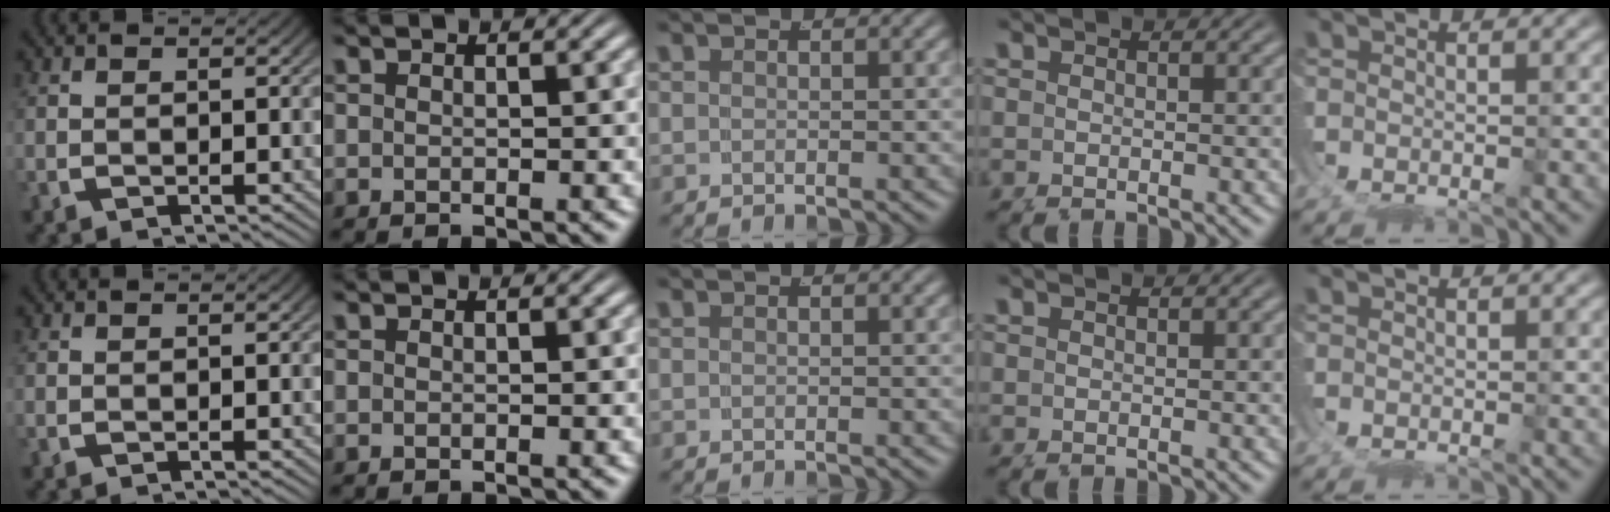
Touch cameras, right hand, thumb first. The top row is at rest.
{}